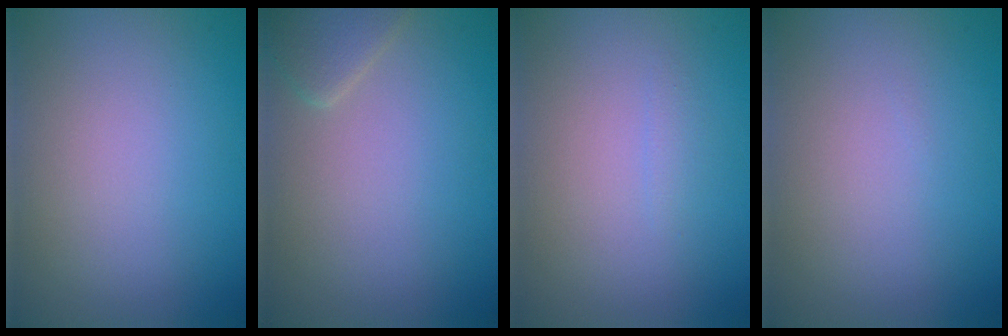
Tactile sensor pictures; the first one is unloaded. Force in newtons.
{"total": 1.9, "press": 1.9, "slide": 0.1}
{"total": 0.6, "press": 0.6, "slide": 0.0}
{"total": 0.0}